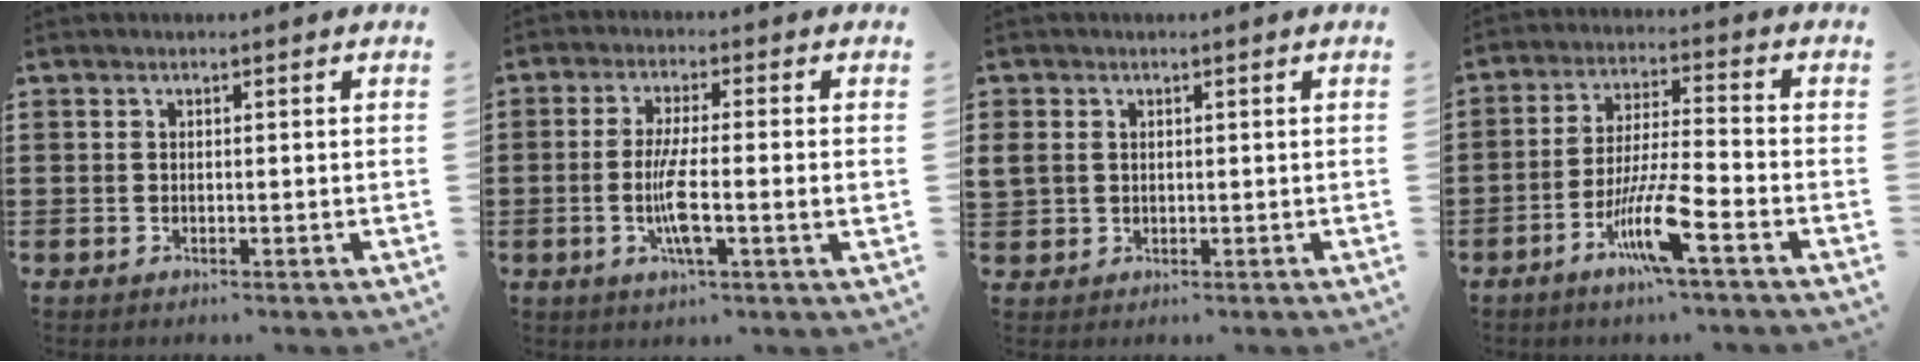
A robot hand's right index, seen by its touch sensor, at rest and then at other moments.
{"total": 7.2, "force": [-1.3, 0.8, 7.0], "torque": [-0.140, -0.016, -0.028]}
{"total": 1.9, "force": [0.4, 1.7, 0.8], "torque": [-0.021, 0.008, 0.006]}
{"total": 9.4, "force": [-5.0, 0.9, 7.8], "torque": [-0.167, -0.009, -0.098]}